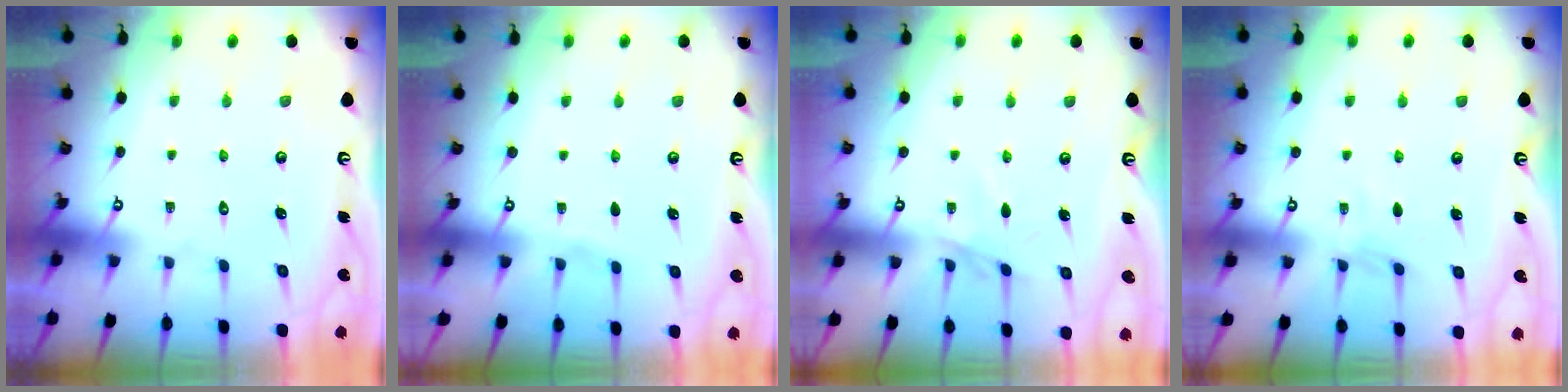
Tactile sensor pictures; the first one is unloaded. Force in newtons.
{"total": 2.1, "press": 2.1, "slide": 0.3}
{"total": 2.5, "press": 2.5, "slide": 0.6}
{"total": 3.8, "press": 3.7, "slide": 0.5}